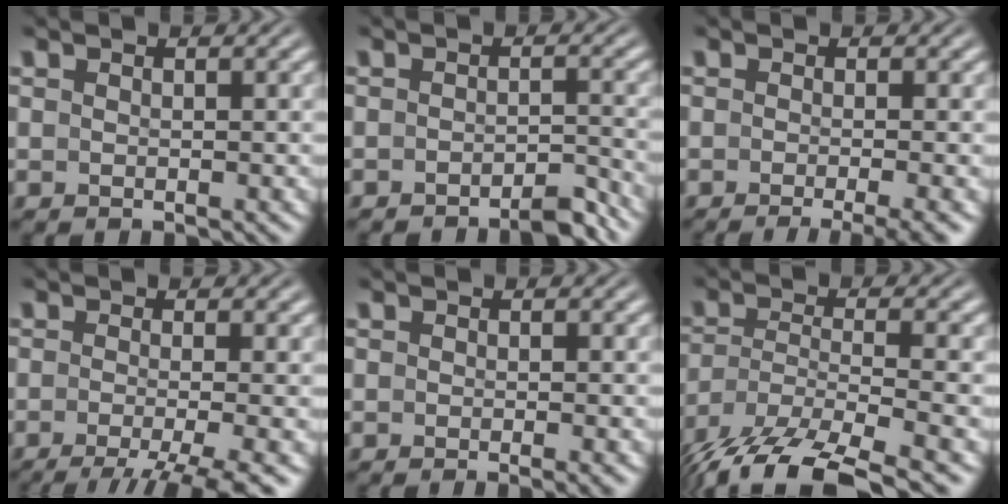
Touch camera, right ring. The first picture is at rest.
{"total": 2.9, "force": [-2.7, 0.1, 0.8], "torque": [-0.008, -0.005, -0.049]}
{"total": 5.7, "force": [-4.6, 1.1, 3.1], "torque": [-0.041, -0.014, -0.062]}
{"total": 8.4, "force": [-5.6, 2.9, 5.4], "torque": [-0.084, -0.035, -0.068]}
{"total": 1.4, "force": [-1.0, -0.2, 0.9], "torque": [-0.007, 0.004, -0.017]}
{"total": 9.2, "force": [-5.9, 4.1, 5.9], "torque": [-0.129, -0.044, -0.069]}